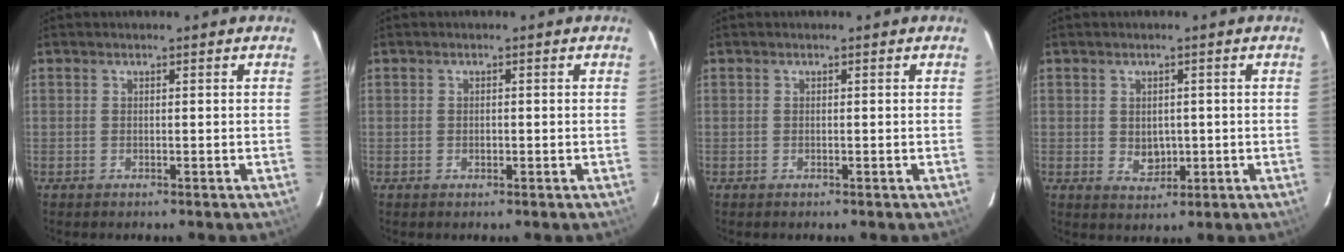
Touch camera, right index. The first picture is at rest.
{"total": 1.0, "force": [-0.3, 0.8, 0.5], "torque": [-0.007, 0.002, -0.005]}
{"total": 0.0}
{"total": 3.7, "force": [-0.2, 3.1, 2.0], "torque": [-0.032, -0.002, 0.002]}